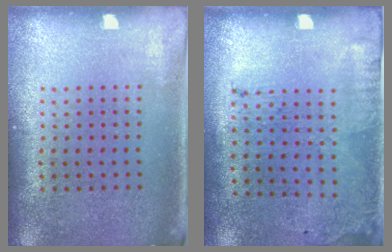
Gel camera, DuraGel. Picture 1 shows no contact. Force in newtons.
{"total": 1.7, "press": 1.1, "slide": 1.3}